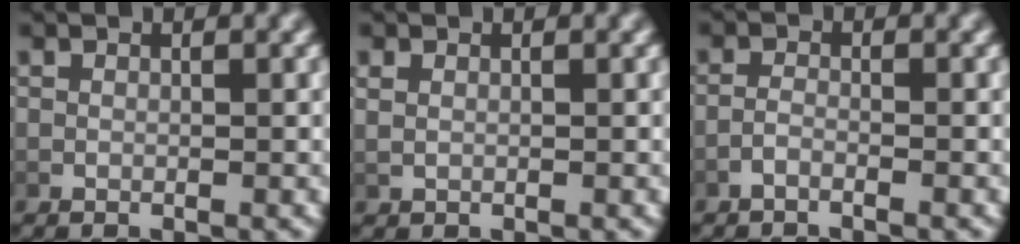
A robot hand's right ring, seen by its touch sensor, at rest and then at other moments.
{"total": 0.9, "force": [0.5, 0.5, 0.5], "torque": [-0.014, -0.001, 0.016]}
{"total": 1.4, "force": [-1.2, 0.2, 0.7], "torque": [-0.023, -0.007, -0.022]}